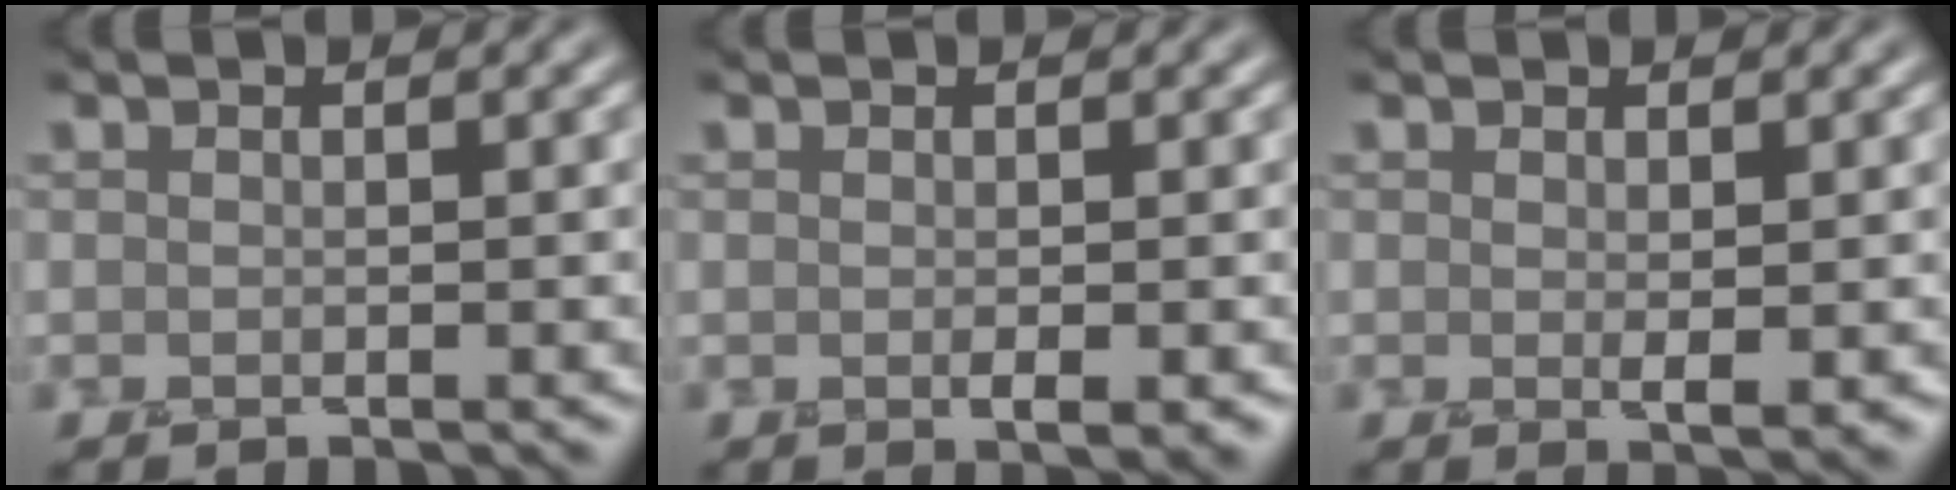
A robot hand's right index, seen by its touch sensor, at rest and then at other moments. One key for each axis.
{"total": 1.4, "fx": -0.3, "fy": 0.5, "fz": 1.3, "tx": -0.023, "ty": -0.009, "tz": -0.003}
{"total": 1.3, "fx": 0.3, "fy": 0.2, "fz": 1.2, "tx": -0.018, "ty": -0.004, "tz": 0.005}